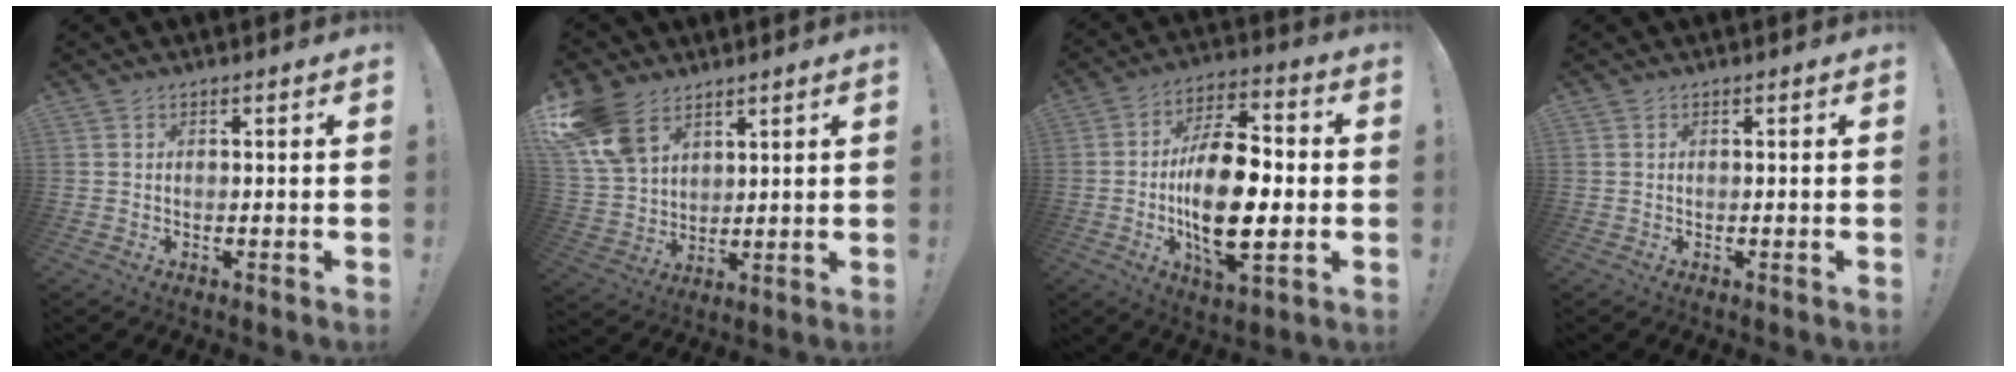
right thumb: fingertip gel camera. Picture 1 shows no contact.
{"total": 13.8, "force": [8.5, 8.7, 6.4], "torque": [-0.129, -0.039, 0.170]}
{"total": 19.4, "force": [-2.7, 9.2, 16.8], "torque": [-0.299, 0.003, -0.047]}
{"total": 0.0}